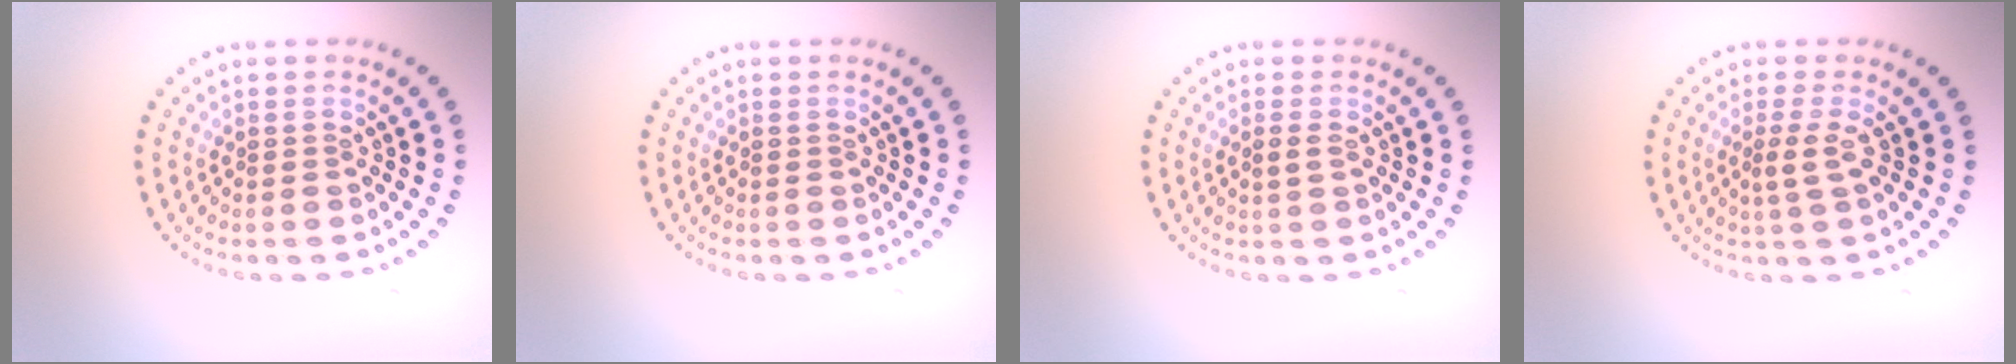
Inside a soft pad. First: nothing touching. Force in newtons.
{"total": 0.0}
{"total": 0.8, "press": 0.8, "slide": 0.1}
{"total": 1.8, "press": 1.3, "slide": 1.2}